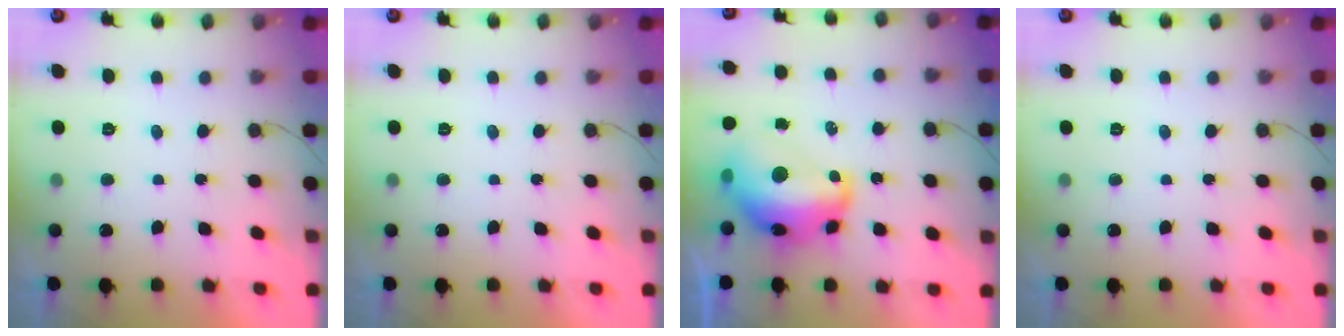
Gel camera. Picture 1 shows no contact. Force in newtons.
{"total": 0.0}
{"total": 18.0, "press": 17.9, "slide": 1.7}
{"total": 0.0}